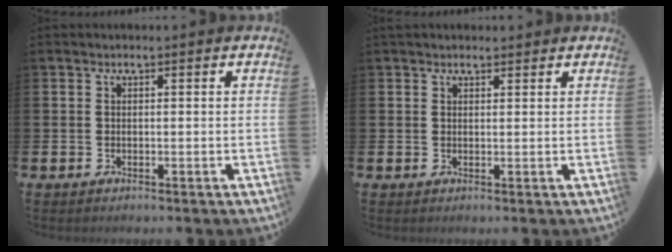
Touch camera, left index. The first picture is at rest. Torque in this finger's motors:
{"motor_torque": [0.00, -2.14, -0.01, 0.02]}